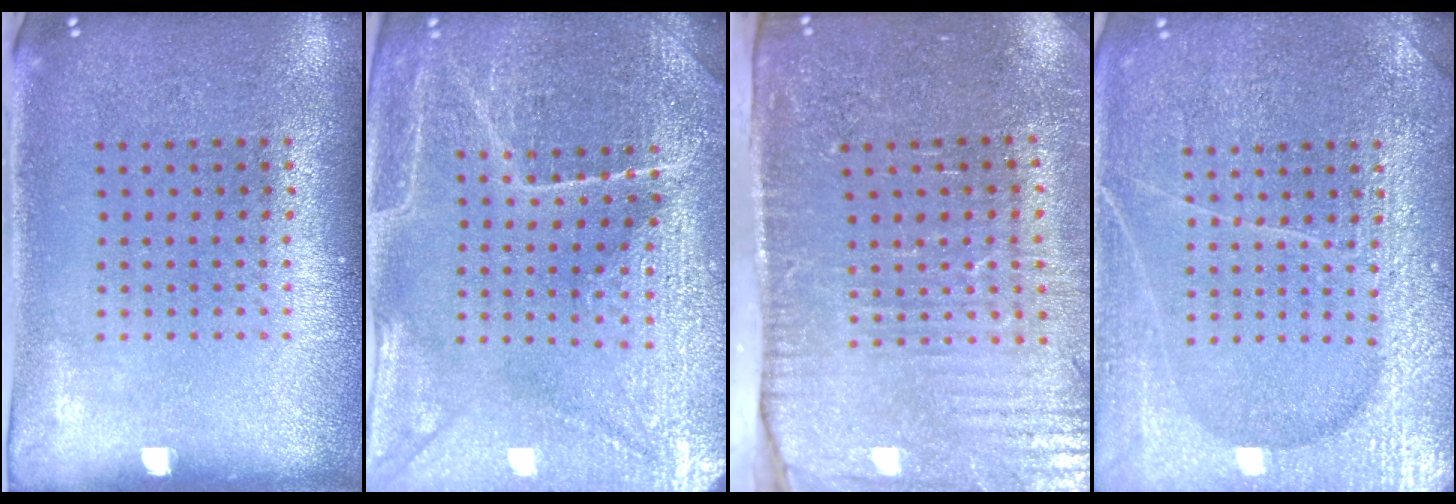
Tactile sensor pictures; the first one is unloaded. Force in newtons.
{"total": 4.3, "press": 4.2, "slide": 1.1}
{"total": 4.3, "press": 3.7, "slide": 2.1}
{"total": 6.7, "press": 6.6, "slide": 0.9}